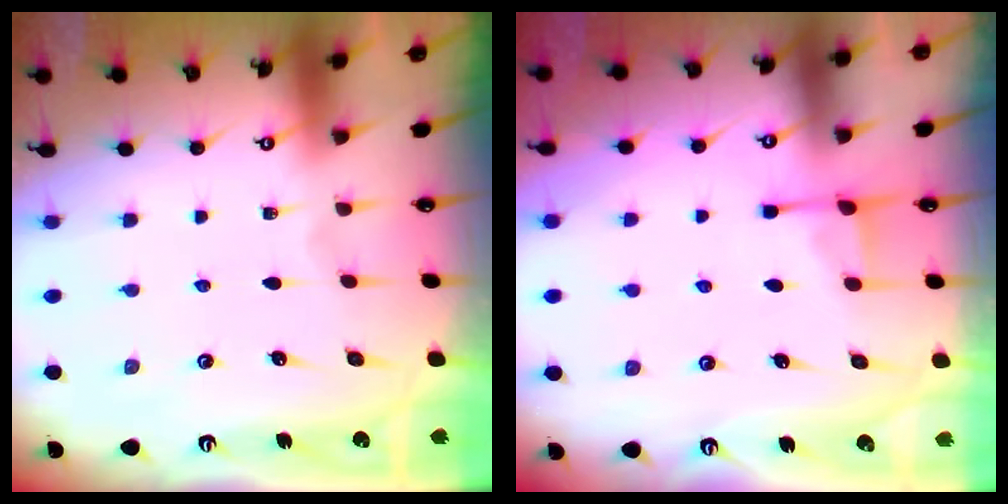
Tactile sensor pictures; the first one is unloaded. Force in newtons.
{"total": 3.6, "press": 3.5, "slide": 0.7}